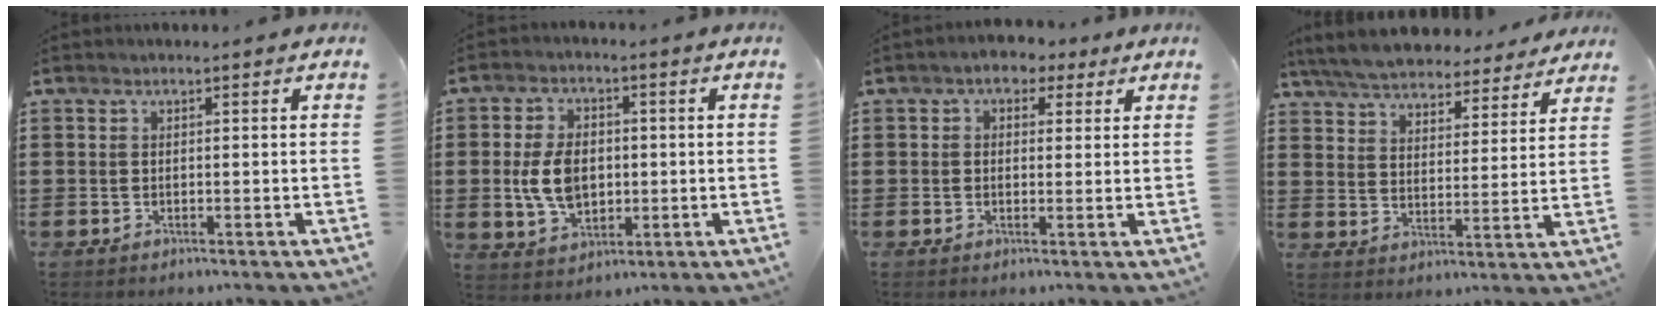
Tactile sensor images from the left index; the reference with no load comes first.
{"total": 7.5, "force": [-0.1, 4.9, 5.7], "torque": [-0.130, 0.003, -0.010]}
{"total": 2.7, "force": [1.6, 1.8, 1.3], "torque": [-0.026, 0.009, 0.024]}
{"total": 6.5, "force": [6.3, 0.6, 1.3], "torque": [-0.055, -0.034, 0.113]}